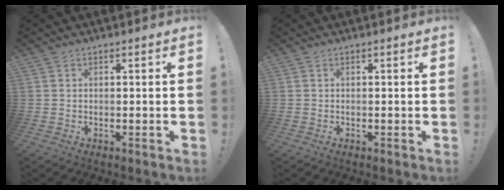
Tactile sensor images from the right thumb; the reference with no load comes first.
{"total": 0.0}